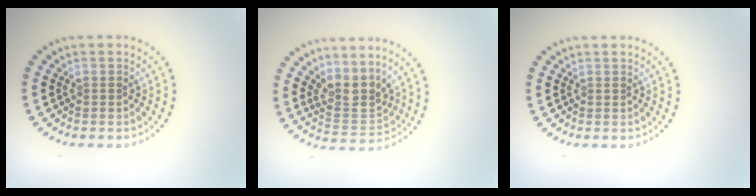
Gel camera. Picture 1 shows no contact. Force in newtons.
{"total": 3.2, "press": 2.6, "slide": 1.9}
{"total": 0.0}